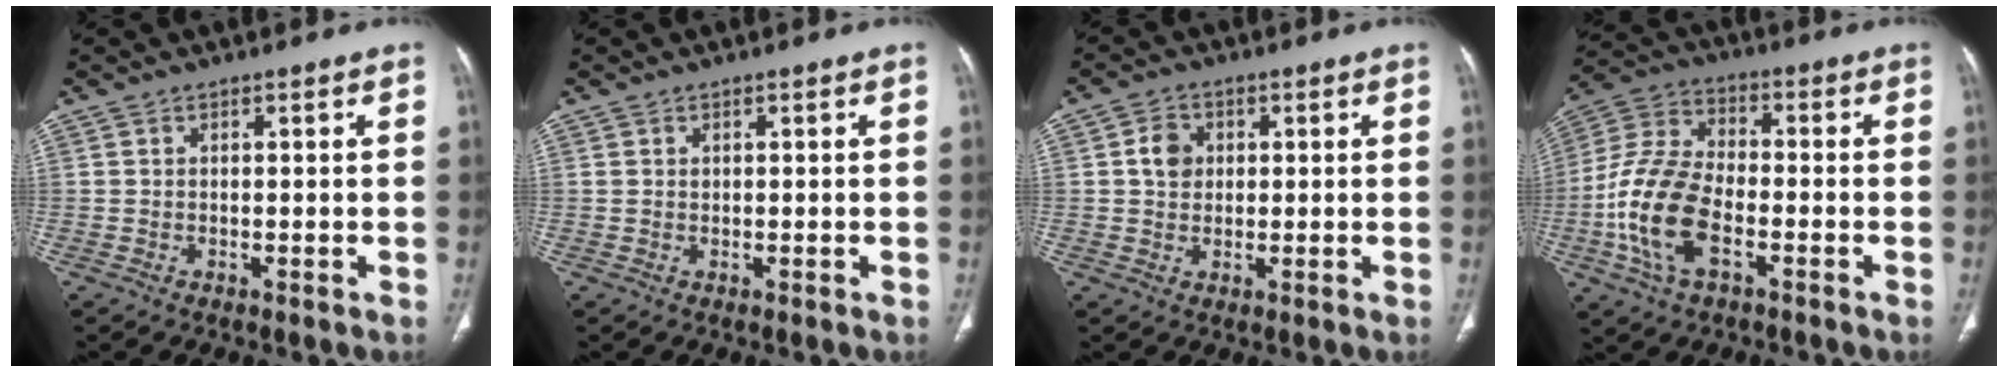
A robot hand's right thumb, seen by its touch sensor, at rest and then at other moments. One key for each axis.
{"total": 0.5, "fx": 0.3, "fy": 0.4, "fz": 0.2, "tx": -0.001, "ty": 0.001, "tz": 0.005}
{"total": 4.1, "fx": 0.8, "fy": 3.4, "fz": 2.2, "tx": -0.027, "ty": 0.002, "tz": 0.011}
{"total": 14.7, "fx": -4.6, "fy": 7.6, "fz": 11.7, "tx": -0.247, "ty": 0.021, "tz": -0.091}